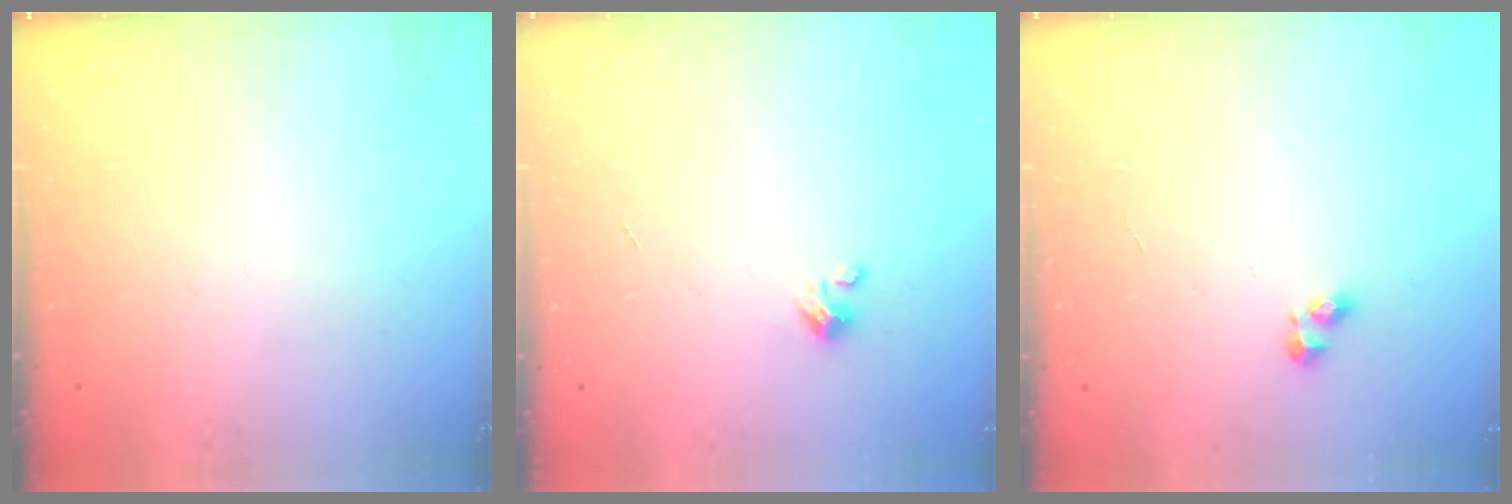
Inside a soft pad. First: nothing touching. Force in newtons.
{"total": 1.5, "press": 1.5, "slide": 0.1}
{"total": 2.5, "press": 2.5, "slide": 0.2}